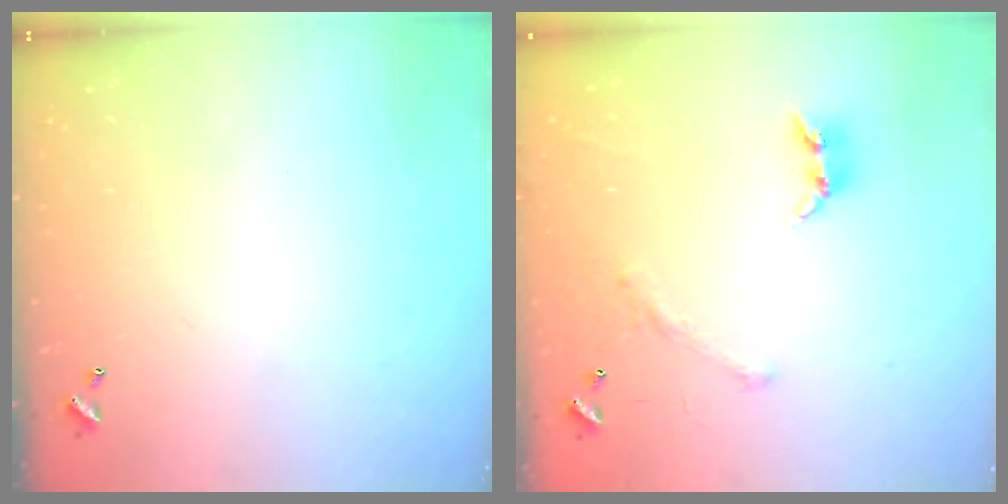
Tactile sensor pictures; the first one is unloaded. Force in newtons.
{"total": 2.3, "press": 2.0, "slide": 1.0}